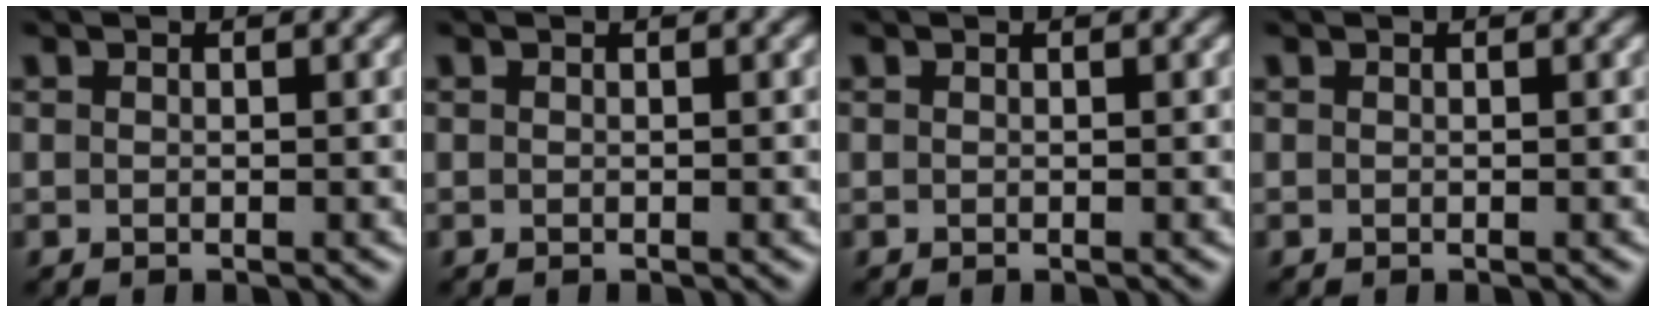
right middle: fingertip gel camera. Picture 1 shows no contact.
{"total": 0.0}
{"total": 0.0}
{"total": 0.0}